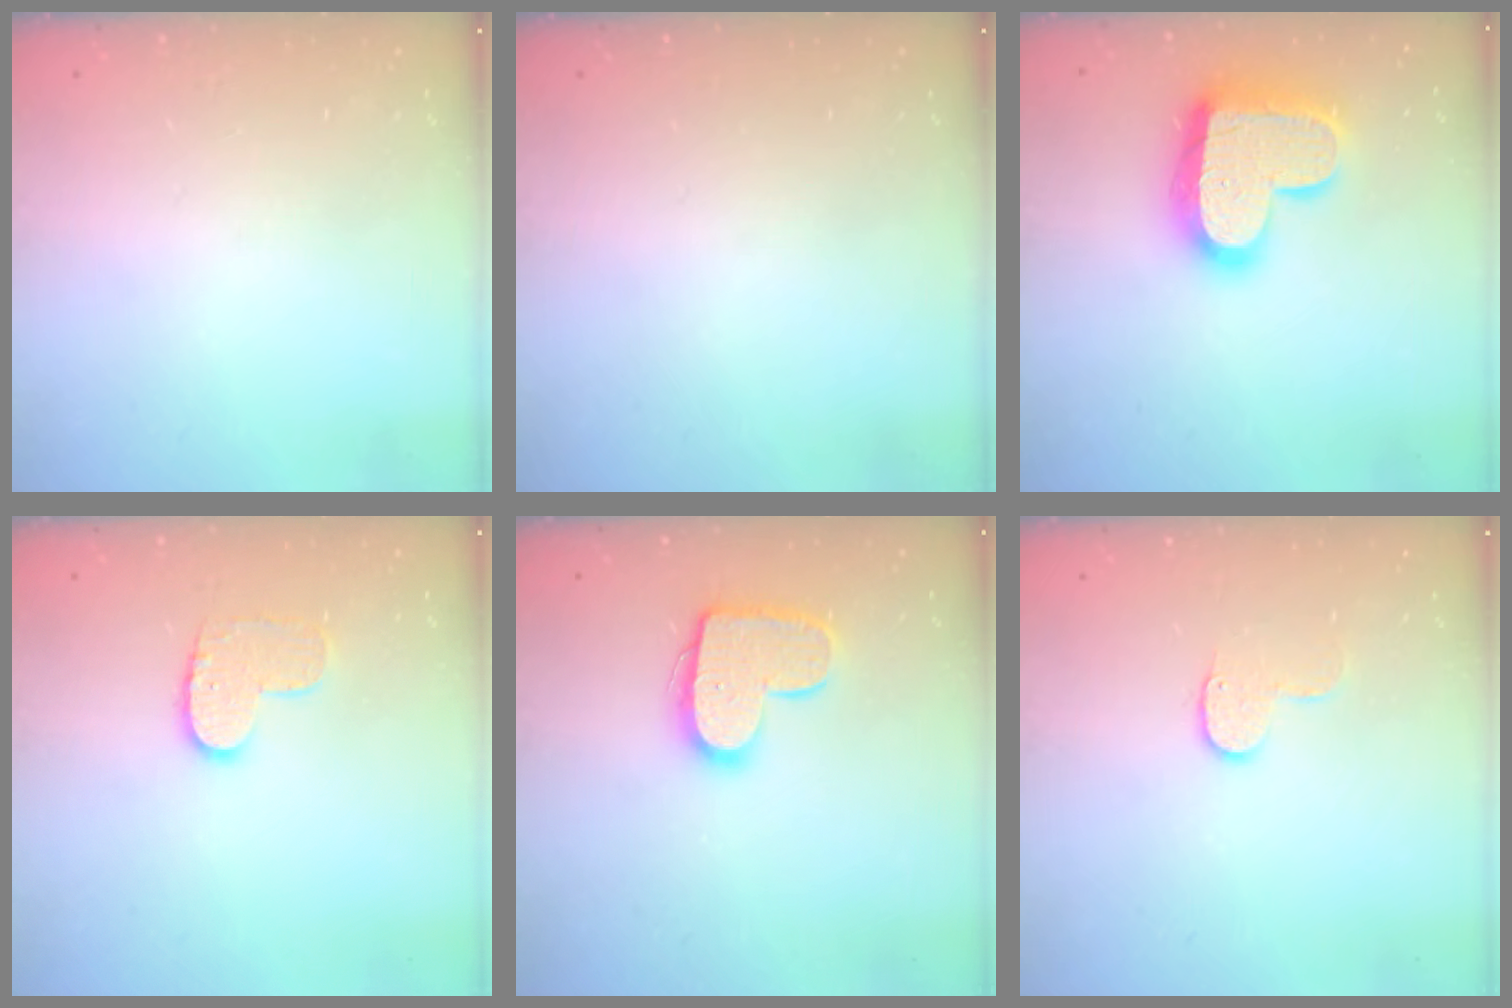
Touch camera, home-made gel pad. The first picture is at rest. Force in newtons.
{"total": 0.0}
{"total": 19.2, "press": 19.2, "slide": 1.3}
{"total": 7.9, "press": 7.9, "slide": 0.3}
{"total": 13.2, "press": 13.2, "slide": 0.7}
{"total": 5.5, "press": 5.5, "slide": 0.6}